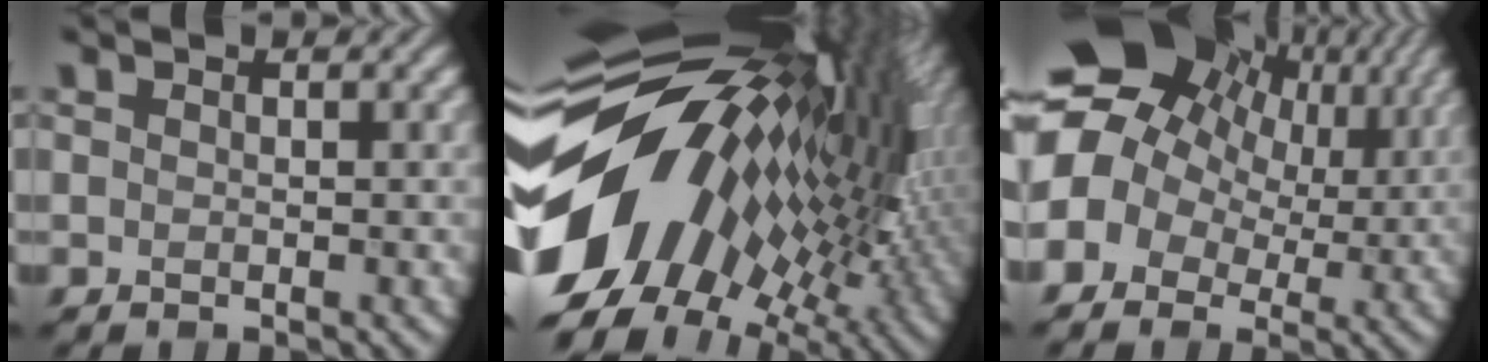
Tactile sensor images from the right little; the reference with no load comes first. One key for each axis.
{"total": 18.4, "fx": -0.5, "fy": 11.1, "fz": 14.6, "tx": -0.260, "ty": -0.002, "tz": -0.028}
{"total": 17.9, "fx": 5.5, "fy": 13.9, "fz": 9.9, "tx": -0.199, "ty": 0.032, "tz": 0.078}